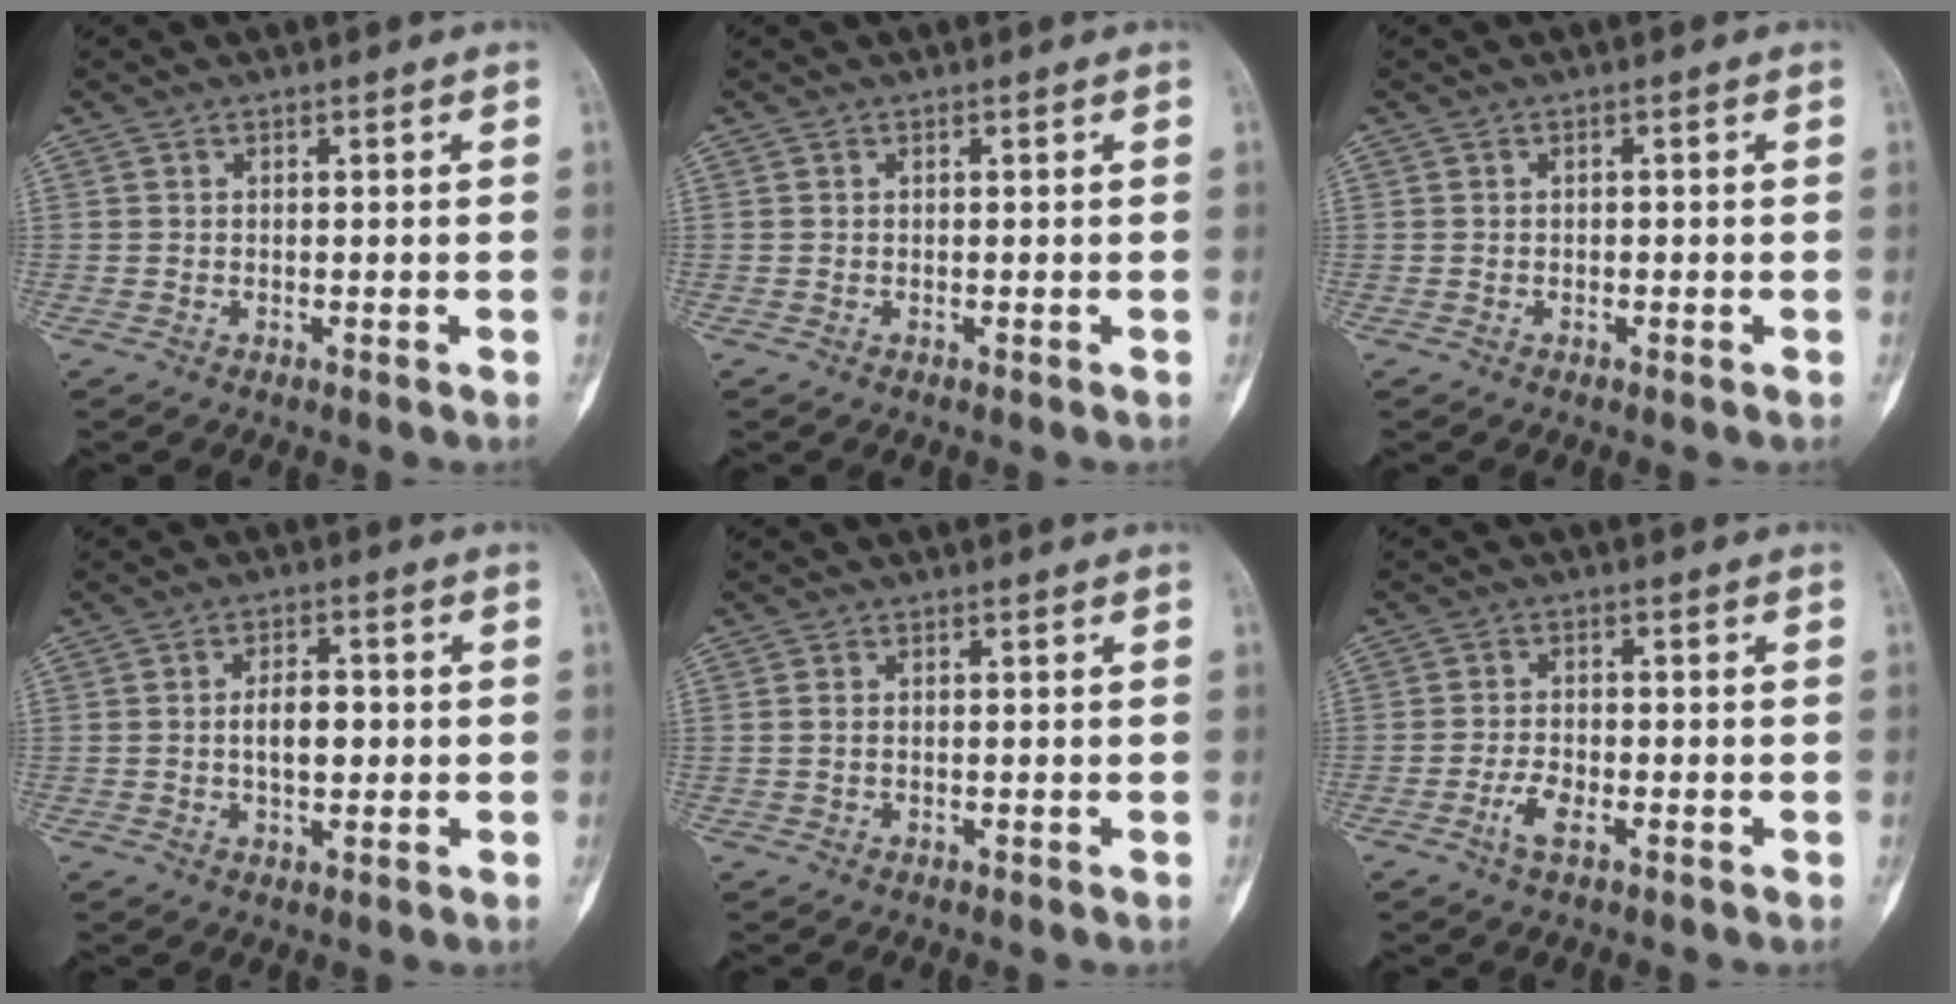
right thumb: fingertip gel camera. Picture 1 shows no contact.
{"total": 0.0}
{"total": 0.0}
{"total": 5.5, "force": [-0.1, 3.0, 4.5], "torque": [-0.064, 0.007, -0.002]}
{"total": 0.8, "force": [0.1, 0.6, 0.6], "torque": [-0.009, 0.001, 0.002]}
{"total": 3.7, "force": [-1.8, 1.6, 2.8], "torque": [-0.057, 0.009, -0.037]}